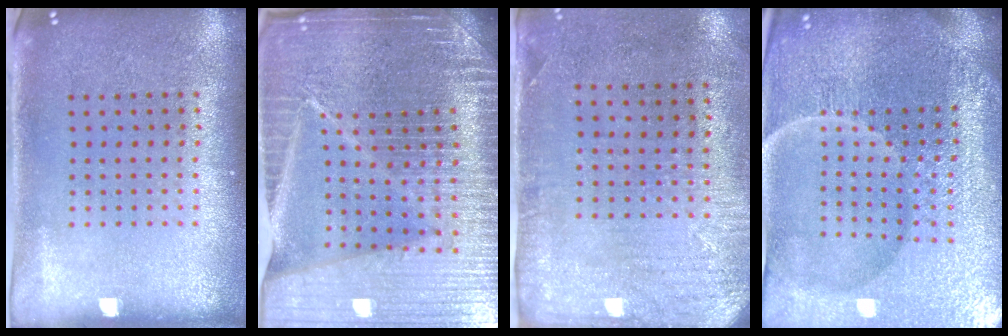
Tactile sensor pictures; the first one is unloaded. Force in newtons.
{"total": 6.5, "press": 5.7, "slide": 3.3}
{"total": 2.9, "press": 2.3, "slide": 1.7}
{"total": 6.3, "press": 5.7, "slide": 2.7}